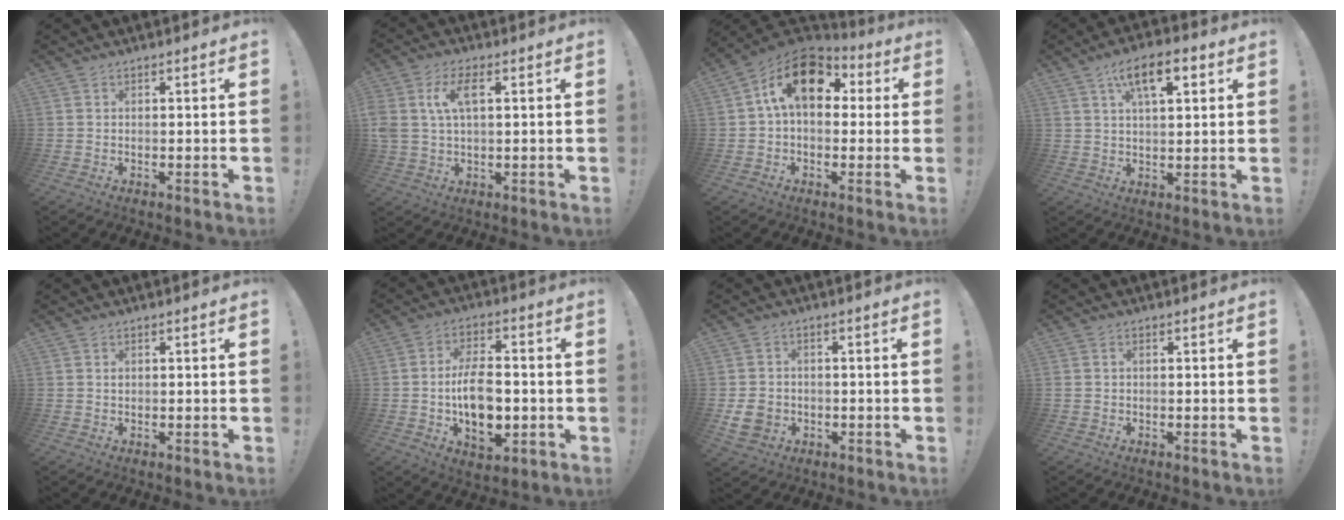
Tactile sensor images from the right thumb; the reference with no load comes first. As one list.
[{"total": 8.4, "force": [2.4, 4.4, 6.7], "torque": [-0.140, 0.006, 0.044]}, {"total": 15.7, "force": [4.4, 9.9, 11.4], "torque": [-0.187, 0.006, 0.078]}, {"total": 10.1, "force": [4.5, 4.2, 8.0], "torque": [-0.122, -0.005, 0.075]}, {"total": 0.6, "force": [0.1, 0.6, 0.2], "torque": [-0.008, 0.004, 0.003]}, {"total": 14.4, "force": [-2.2, 8.6, 11.3], "torque": [-0.192, 0.002, -0.039]}, {"total": 7.2, "force": [-1.4, 6.2, 3.5], "torque": [-0.060, 0.006, -0.023]}, {"total": 0.8, "force": [0.0, 0.7, 0.5], "torque": [-0.017, 0.006, 0.001]}]